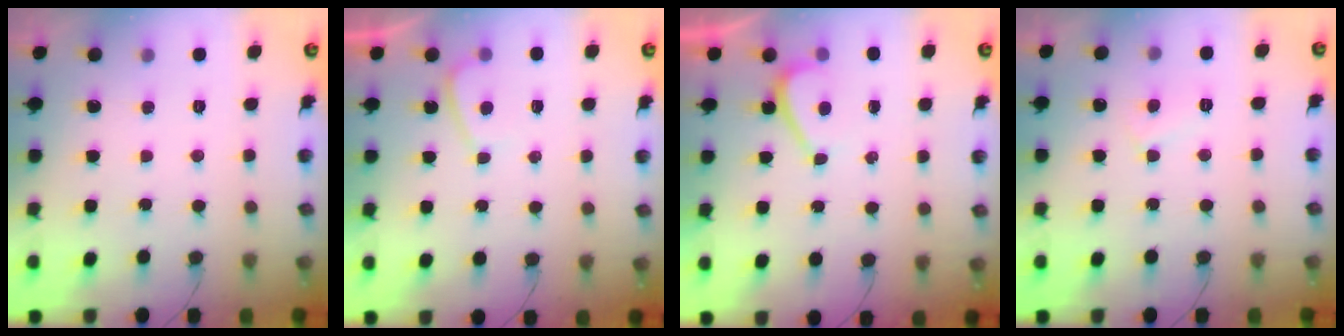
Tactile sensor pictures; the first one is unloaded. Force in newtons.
{"total": 1.6, "press": 1.4, "slide": 0.6}
{"total": 2.2, "press": 2.2, "slide": 0.5}
{"total": 4.6, "press": 4.6, "slide": 0.5}